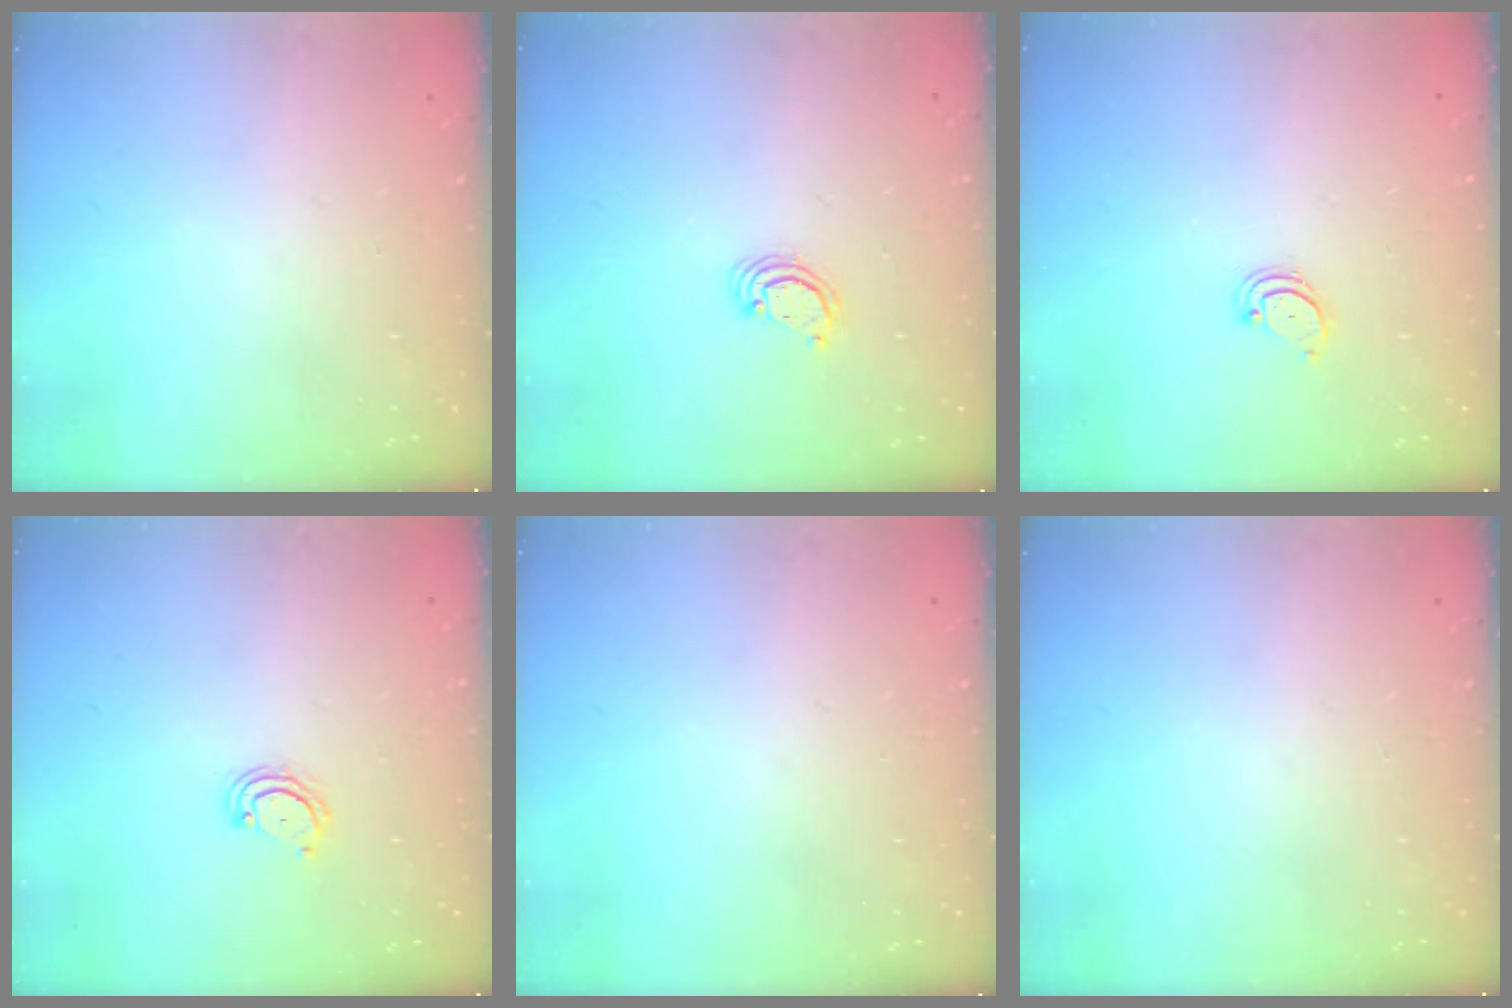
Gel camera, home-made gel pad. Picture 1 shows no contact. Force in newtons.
{"total": 2.5, "press": 2.5, "slide": 0.2}
{"total": 2.2, "press": 2.2, "slide": 0.3}
{"total": 3.6, "press": 3.6, "slide": 0.3}
{"total": 0.0}
{"total": 0.0}